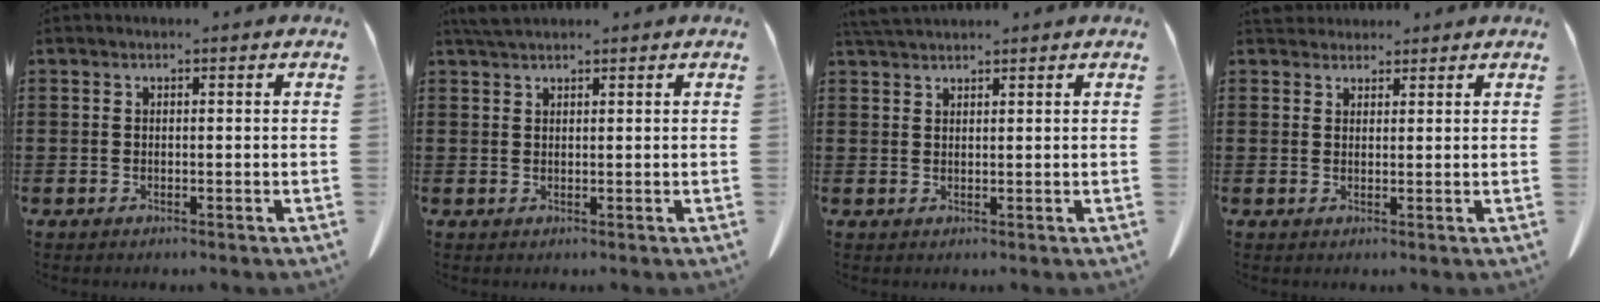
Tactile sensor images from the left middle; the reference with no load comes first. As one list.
[{"total": 2.1, "force": [1.7, 0.4, 1.1], "torque": [-0.026, 0.003, 0.033]}, {"total": 2.5, "force": [2.4, 0.3, 0.8], "torque": [-0.021, -0.001, 0.046]}, {"total": 2.4, "force": [2.2, 0.9, 0.2], "torque": [-0.002, -0.002, 0.041]}]